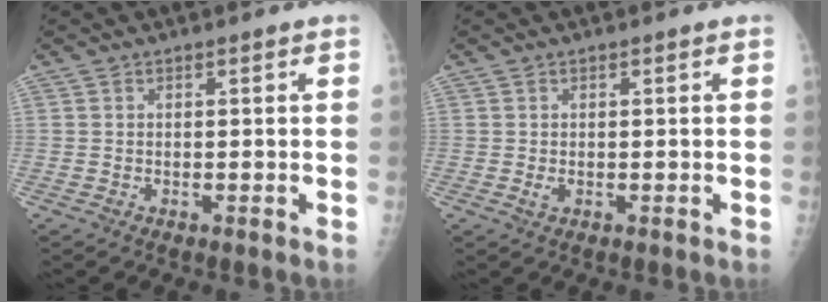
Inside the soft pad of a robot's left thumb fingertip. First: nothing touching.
{"total": 1.3, "force": [0.0, 0.7, 1.0], "torque": [-0.016, -0.002, 0.002]}